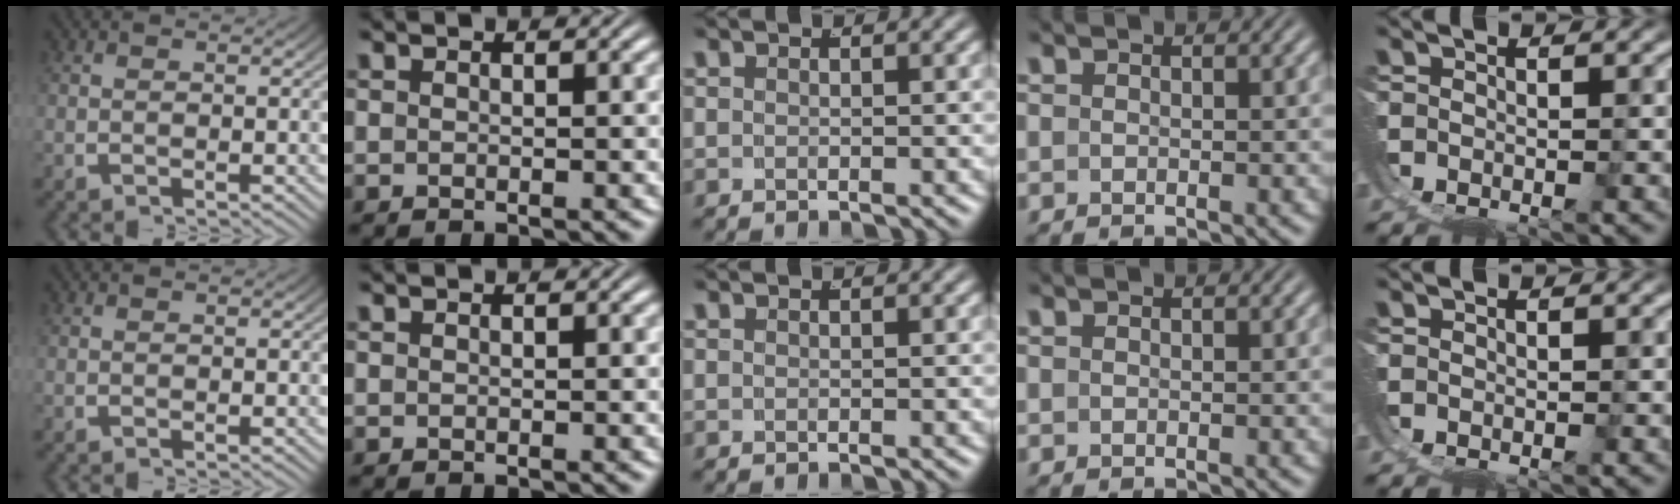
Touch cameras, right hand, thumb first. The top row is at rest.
{}